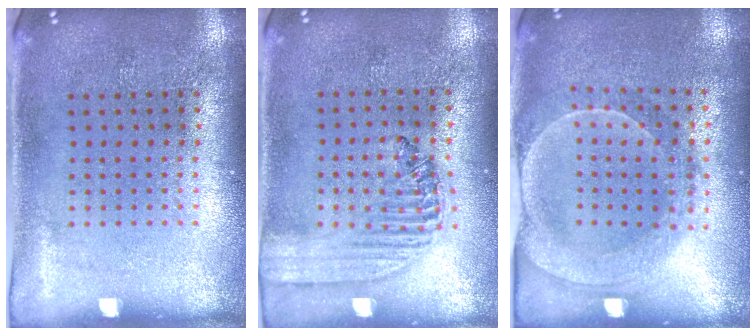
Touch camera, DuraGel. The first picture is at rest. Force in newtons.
{"total": 1.5, "press": 1.3, "slide": 0.7}
{"total": 1.9, "press": 1.8, "slide": 0.6}